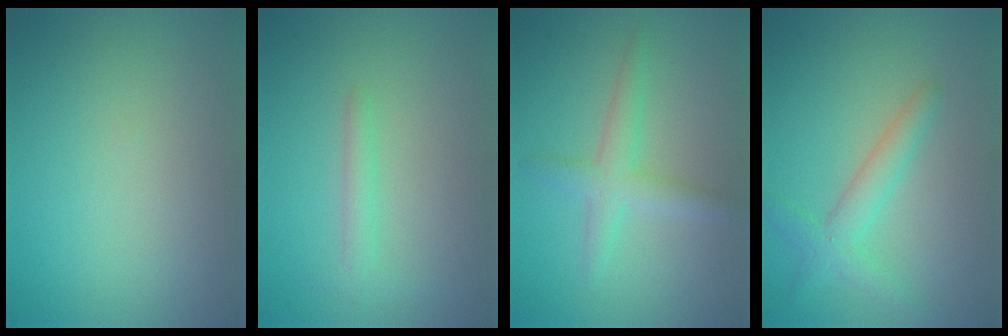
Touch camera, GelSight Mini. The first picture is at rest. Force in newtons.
{"total": 1.6, "press": 1.6, "slide": 0.1}
{"total": 2.9, "press": 2.9, "slide": 0.1}
{"total": 2.8, "press": 2.8, "slide": 0.1}